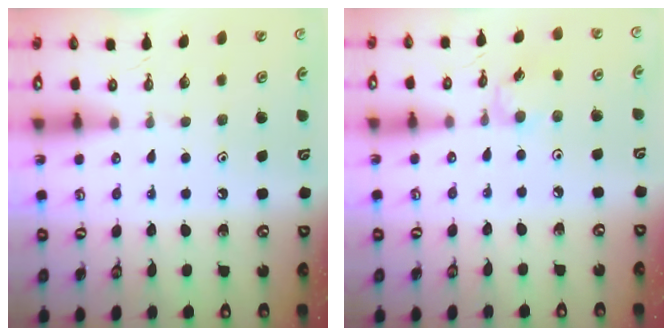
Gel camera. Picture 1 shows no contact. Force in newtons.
{"total": 3.3, "press": 3.3, "slide": 0.3}